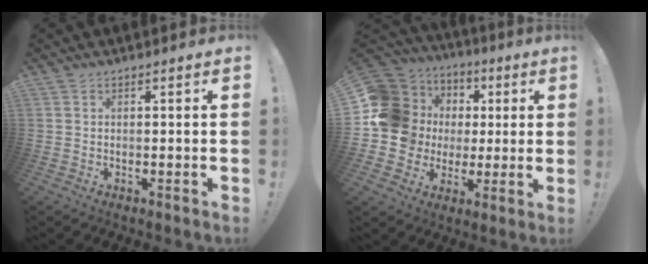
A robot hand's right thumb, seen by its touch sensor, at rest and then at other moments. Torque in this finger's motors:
{"motor_torque": [0.78, 0.68, 0.46, 0.04, 0.02]}